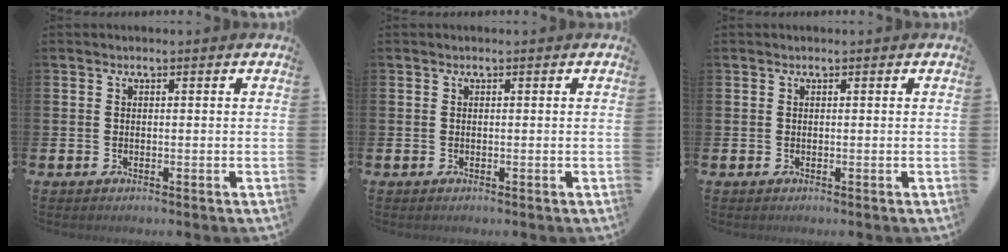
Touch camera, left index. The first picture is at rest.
{"total": 0.0}
{"total": 0.0}